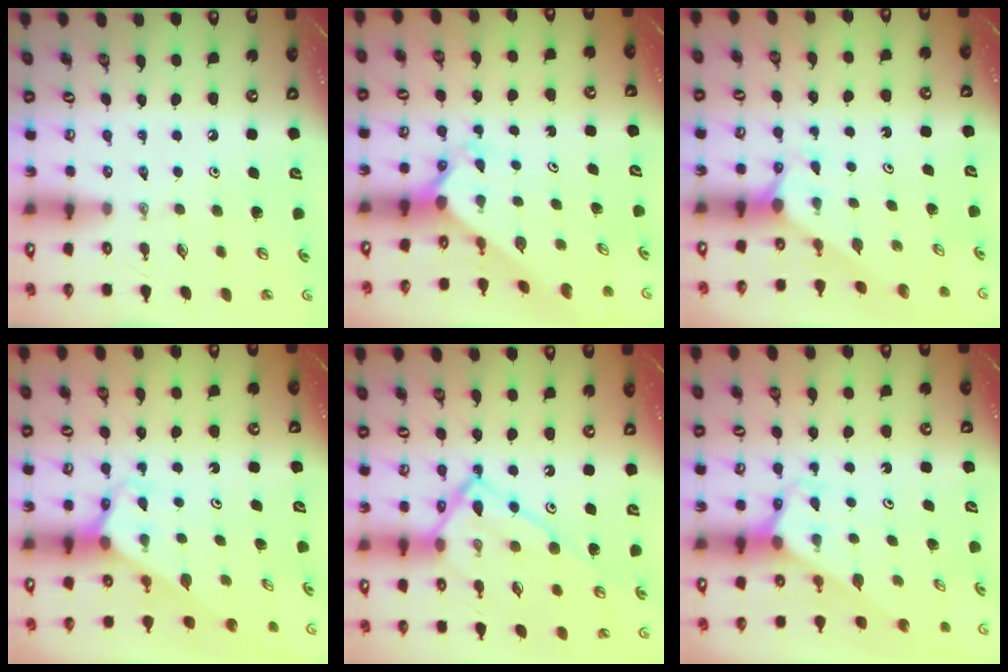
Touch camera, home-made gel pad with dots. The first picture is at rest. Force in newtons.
{"total": 2.4, "press": 2.4, "slide": 0.3}
{"total": 4.2, "press": 4.2, "slide": 0.3}
{"total": 2.6, "press": 2.6, "slide": 0.1}
{"total": 17.9, "press": 17.8, "slide": 1.6}
{"total": 2.6, "press": 2.6, "slide": 0.1}